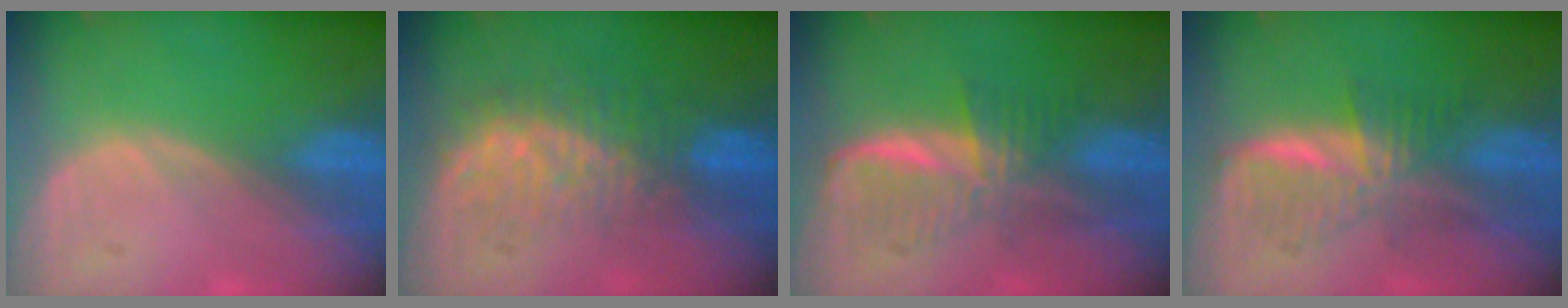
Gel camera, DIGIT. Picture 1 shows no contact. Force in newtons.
{"total": 7.9, "press": 7.8, "slide": 1.1}
{"total": 5.9, "press": 5.9, "slide": 0.8}
{"total": 6.0, "press": 6.0, "slide": 0.1}